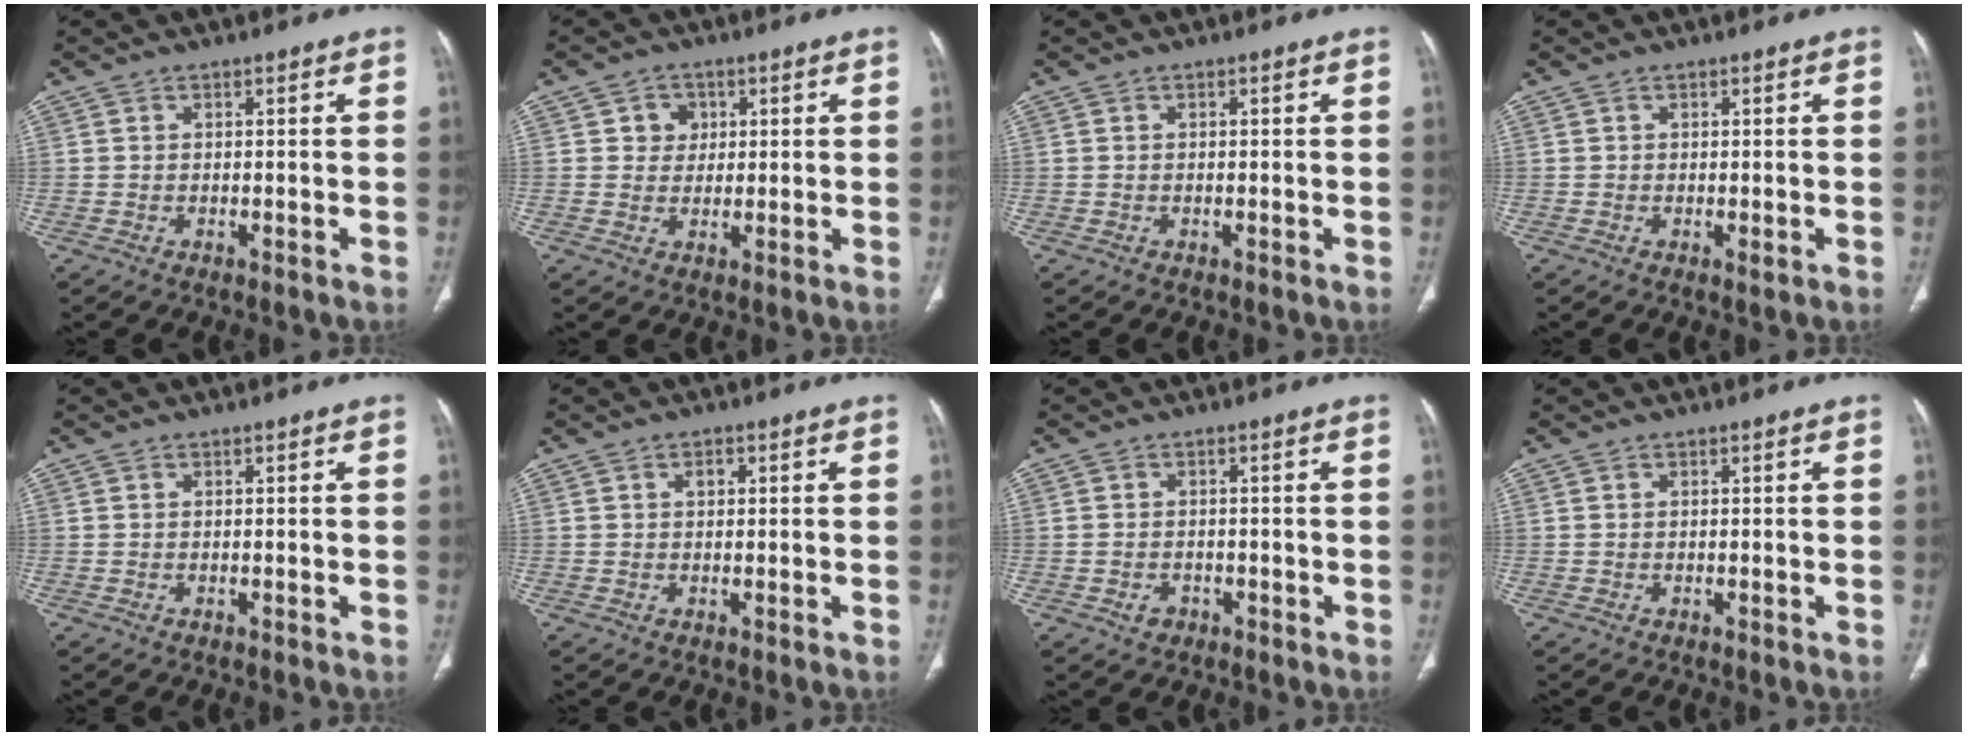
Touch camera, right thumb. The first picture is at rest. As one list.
[{"total": 4.0, "force": [0.8, 3.5, 1.7], "torque": [-0.005, 0.004, 0.010]}, {"total": 0.0}, {"total": 0.7, "force": [0.0, 0.4, 0.5], "torque": [-0.008, -0.003, 0.000]}, {"total": 0.0}, {"total": 1.5, "force": [0.5, 1.0, 0.9], "torque": [-0.012, 0.002, 0.007]}, {"total": 2.0, "force": [-0.9, 1.6, 0.8], "torque": [-0.011, 0.009, -0.009]}, {"total": 0.0}]